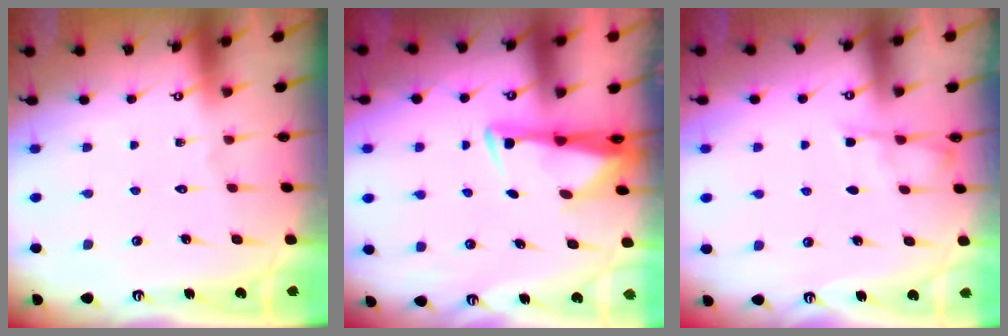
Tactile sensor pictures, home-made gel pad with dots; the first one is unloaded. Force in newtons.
{"total": 2.9, "press": 2.8, "slide": 0.9}
{"total": 3.1, "press": 3.1, "slide": 0.4}